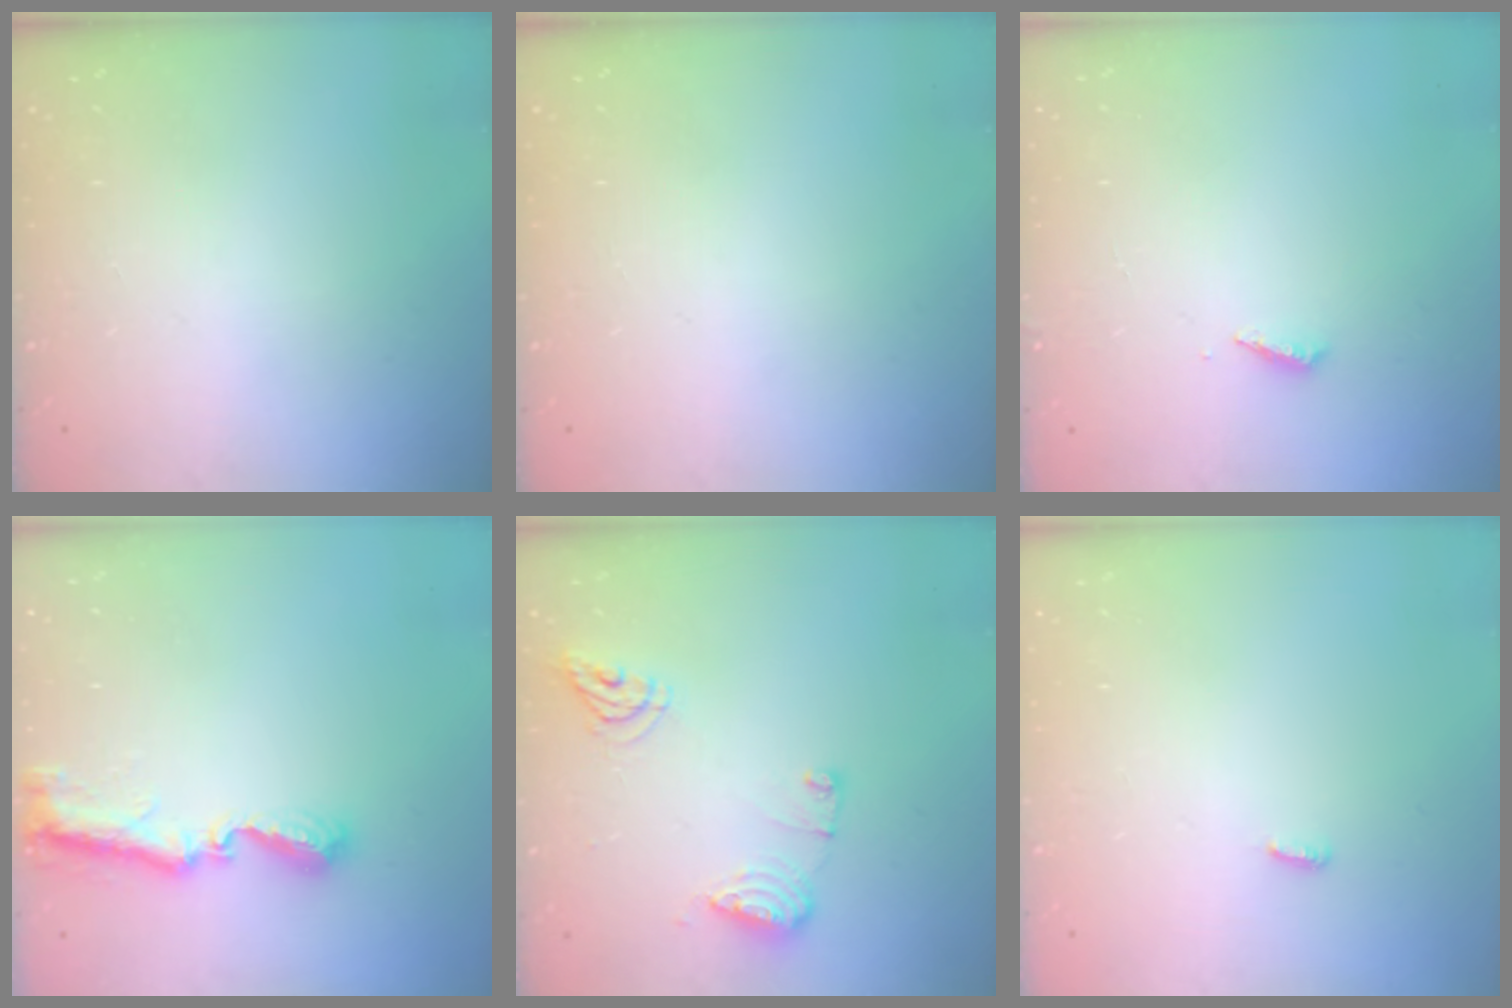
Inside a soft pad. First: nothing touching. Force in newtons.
{"total": 0.0}
{"total": 2.0, "press": 2.0, "slide": 0.2}
{"total": 8.8, "press": 8.8, "slide": 0.7}
{"total": 9.4, "press": 9.4, "slide": 0.3}
{"total": 2.9, "press": 2.9, "slide": 0.2}